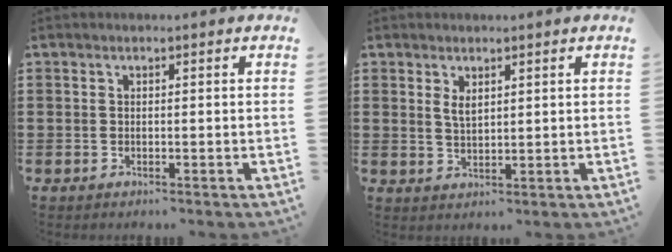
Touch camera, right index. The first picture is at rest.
{"total": 2.2, "force": [1.2, 1.1, 1.5], "torque": [-0.033, 0.003, 0.021]}